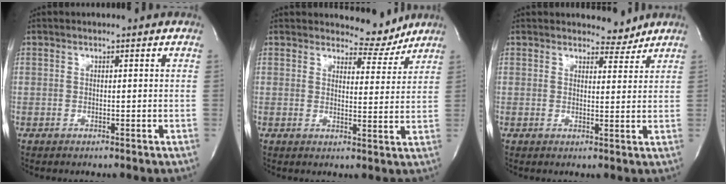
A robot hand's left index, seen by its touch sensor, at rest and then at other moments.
{"total": 5.0, "force": [4.8, 1.3, 0.0], "torque": [0.003, -0.023, 0.059]}
{"total": 3.1, "force": [2.9, 1.0, -0.1], "torque": [0.003, -0.014, 0.035]}